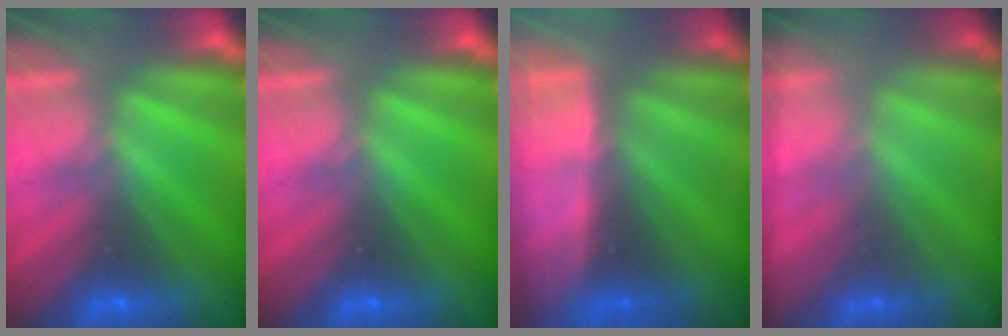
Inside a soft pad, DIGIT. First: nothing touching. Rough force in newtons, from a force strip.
{"total": 0.0}
{"total": 6.6}
{"total": 1.7}